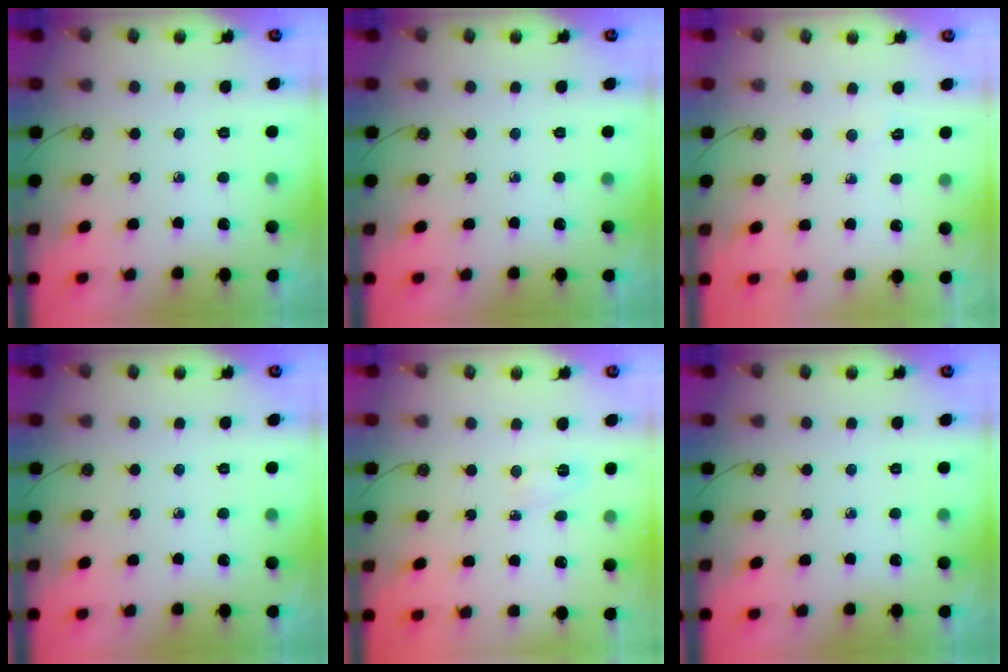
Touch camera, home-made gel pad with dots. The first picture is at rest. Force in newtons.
{"total": 0.0}
{"total": 5.7, "press": 2.4, "slide": 5.2}
{"total": 0.0}
{"total": 3.5, "press": 3.4, "slide": 0.7}
{"total": 0.0}